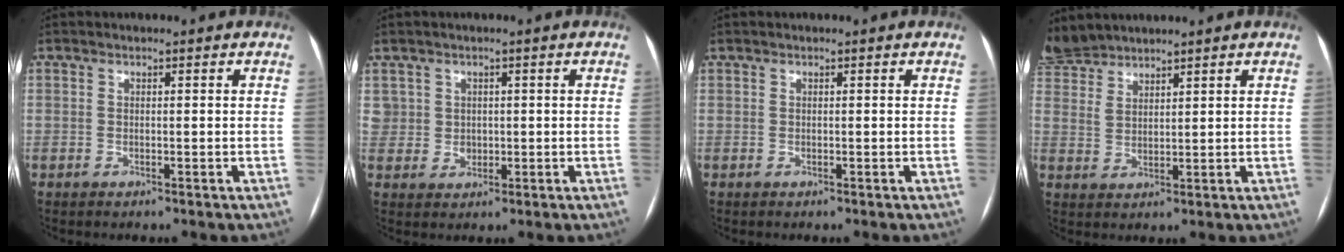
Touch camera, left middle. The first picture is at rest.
{"total": 4.1, "force": [1.1, 3.9, 0.4], "torque": [-0.007, 0.005, 0.032]}
{"total": 0.0}
{"total": 5.5, "force": [5.4, 1.0, 0.2], "torque": [-0.015, 0.010, 0.115]}